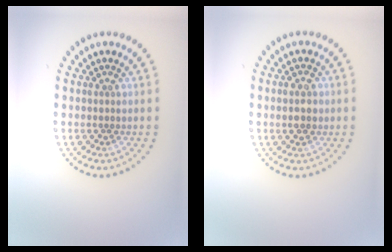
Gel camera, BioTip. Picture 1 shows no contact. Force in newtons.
{"total": 2.0, "press": 2.0, "slide": 0.1}